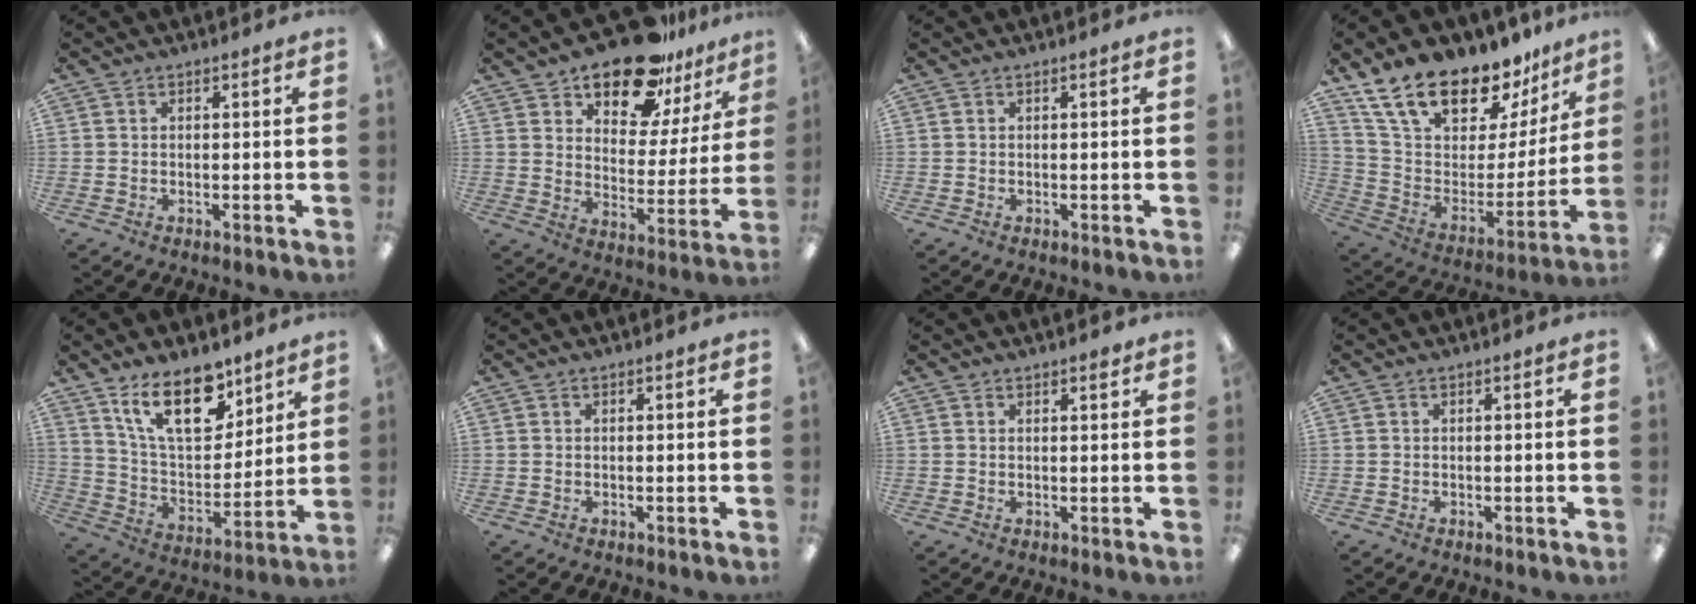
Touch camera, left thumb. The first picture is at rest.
{"total": 17.4, "force": [14.3, 7.4, 6.8], "torque": [-0.116, -0.099, 0.254]}
{"total": 0.0}
{"total": 21.6, "force": [17.3, 8.9, 9.3], "torque": [-0.166, -0.122, 0.312]}
{"total": 18.2, "force": [11.8, 8.6, 10.9], "torque": [-0.182, -0.054, 0.207]}
{"total": 0.0}
{"total": 1.4, "force": [1.2, 0.6, 0.4], "torque": [0.008, -0.007, 0.019]}
{"total": 0.0}